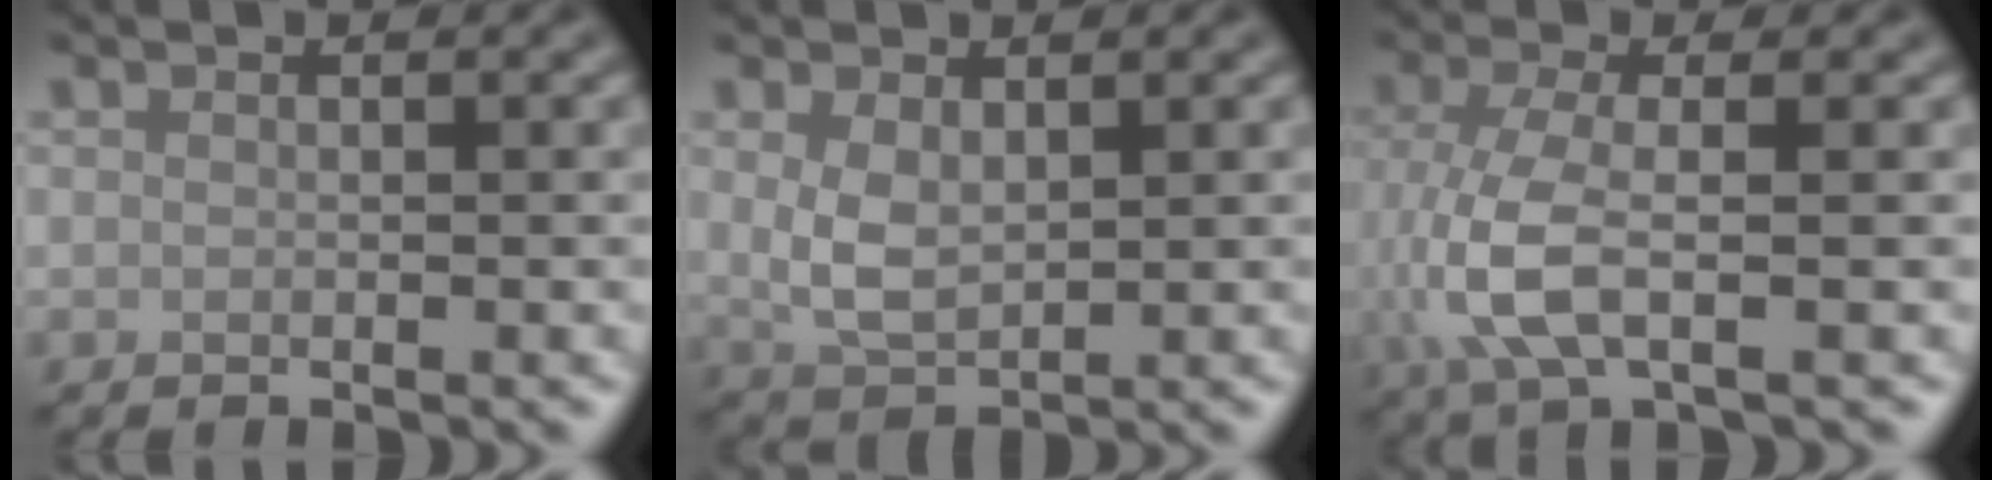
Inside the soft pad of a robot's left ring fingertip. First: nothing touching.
{"total": 3.2, "force": [0.7, 1.8, 2.5], "torque": [-0.057, -0.002, 0.019]}
{"total": 5.4, "force": [-1.1, 1.9, 4.9], "torque": [-0.122, -0.008, -0.022]}